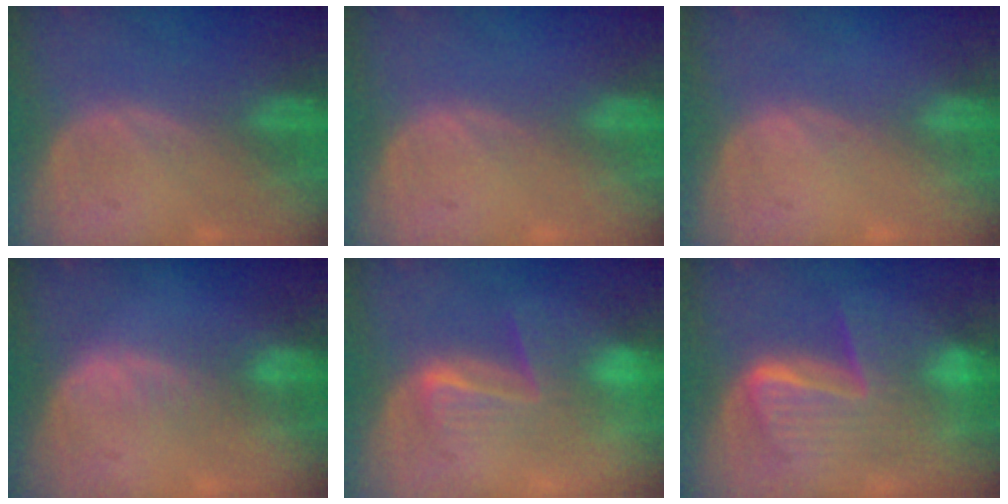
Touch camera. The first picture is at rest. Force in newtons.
{"total": 0.0}
{"total": 0.0}
{"total": 2.4, "press": 2.4, "slide": 0.2}
{"total": 6.5, "press": 6.3, "slide": 1.2}
{"total": 9.9, "press": 9.9, "slide": 0.9}